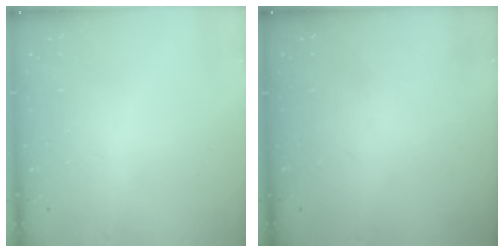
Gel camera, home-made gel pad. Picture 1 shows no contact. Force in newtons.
{"total": 0.0}